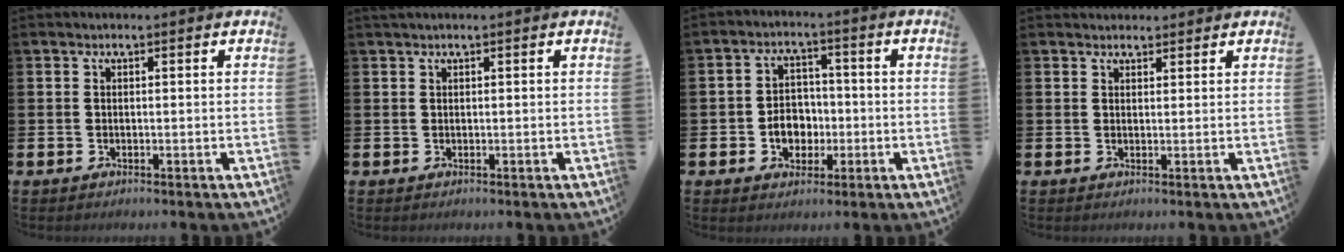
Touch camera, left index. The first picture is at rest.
{"total": 0.6, "force": [0.4, 0.0, 0.4], "torque": [-0.011, 0.004, 0.008]}
{"total": 4.7, "force": [-1.2, 3.9, 2.3], "torque": [-0.032, 0.001, -0.029]}
{"total": 2.0, "force": [1.9, 0.7, 0.0], "torque": [0.009, -0.005, 0.033]}